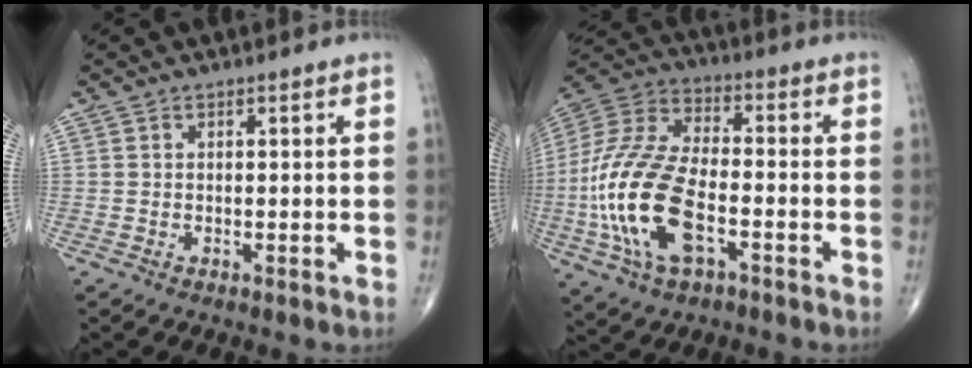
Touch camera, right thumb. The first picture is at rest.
{"total": 20.8, "force": [-5.4, 10.3, 17.2], "torque": [-0.377, 0.020, -0.098]}